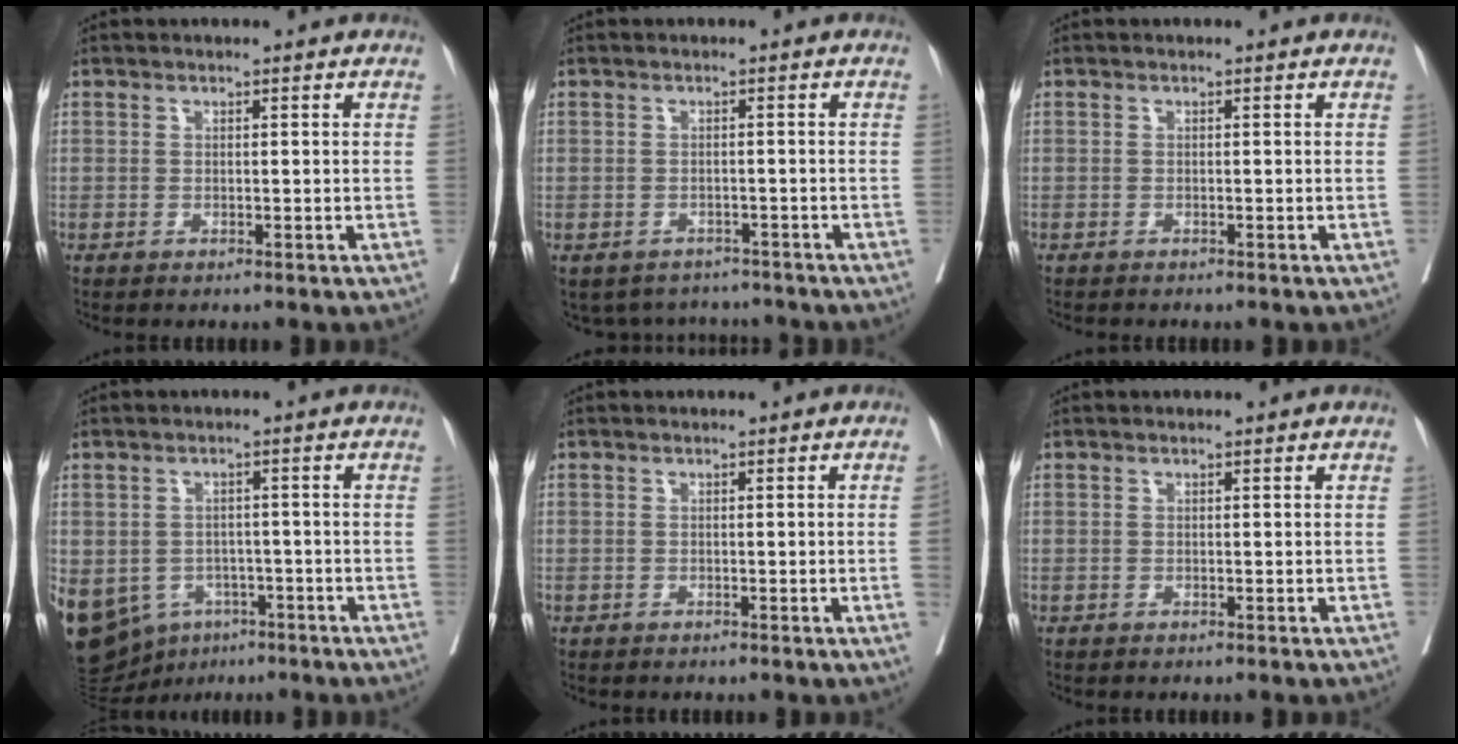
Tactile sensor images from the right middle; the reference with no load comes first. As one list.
[{"total": 5.7, "force": [-5.2, 2.4, 0.1], "torque": [0.007, 0.013, -0.065]}, {"total": 1.2, "force": [-1.1, 0.3, 0.4], "torque": [-0.010, -0.003, -0.015]}, {"total": 24.9, "force": [-10.8, 19.5, 11.1], "torque": [-0.362, -0.014, -0.147]}, {"total": 1.1, "force": [-0.2, -0.4, 1.0], "torque": [-0.010, 0.001, -0.003]}, {"total": 0.0}]